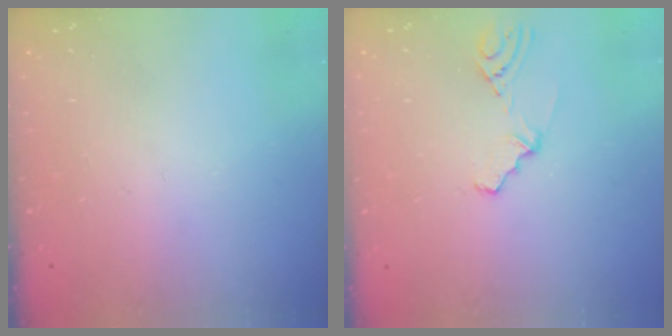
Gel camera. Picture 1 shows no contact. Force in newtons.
{"total": 4.1, "press": 4.0, "slide": 0.9}